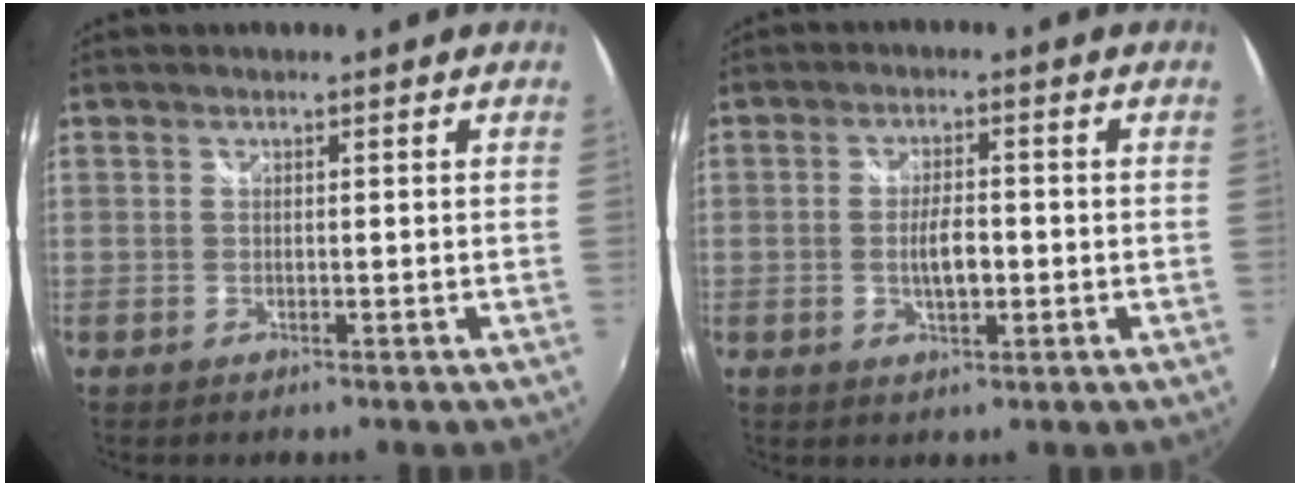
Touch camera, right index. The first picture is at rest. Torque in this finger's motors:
{"motor_torque": [0.96, 0.35, 0.43, 0.09]}